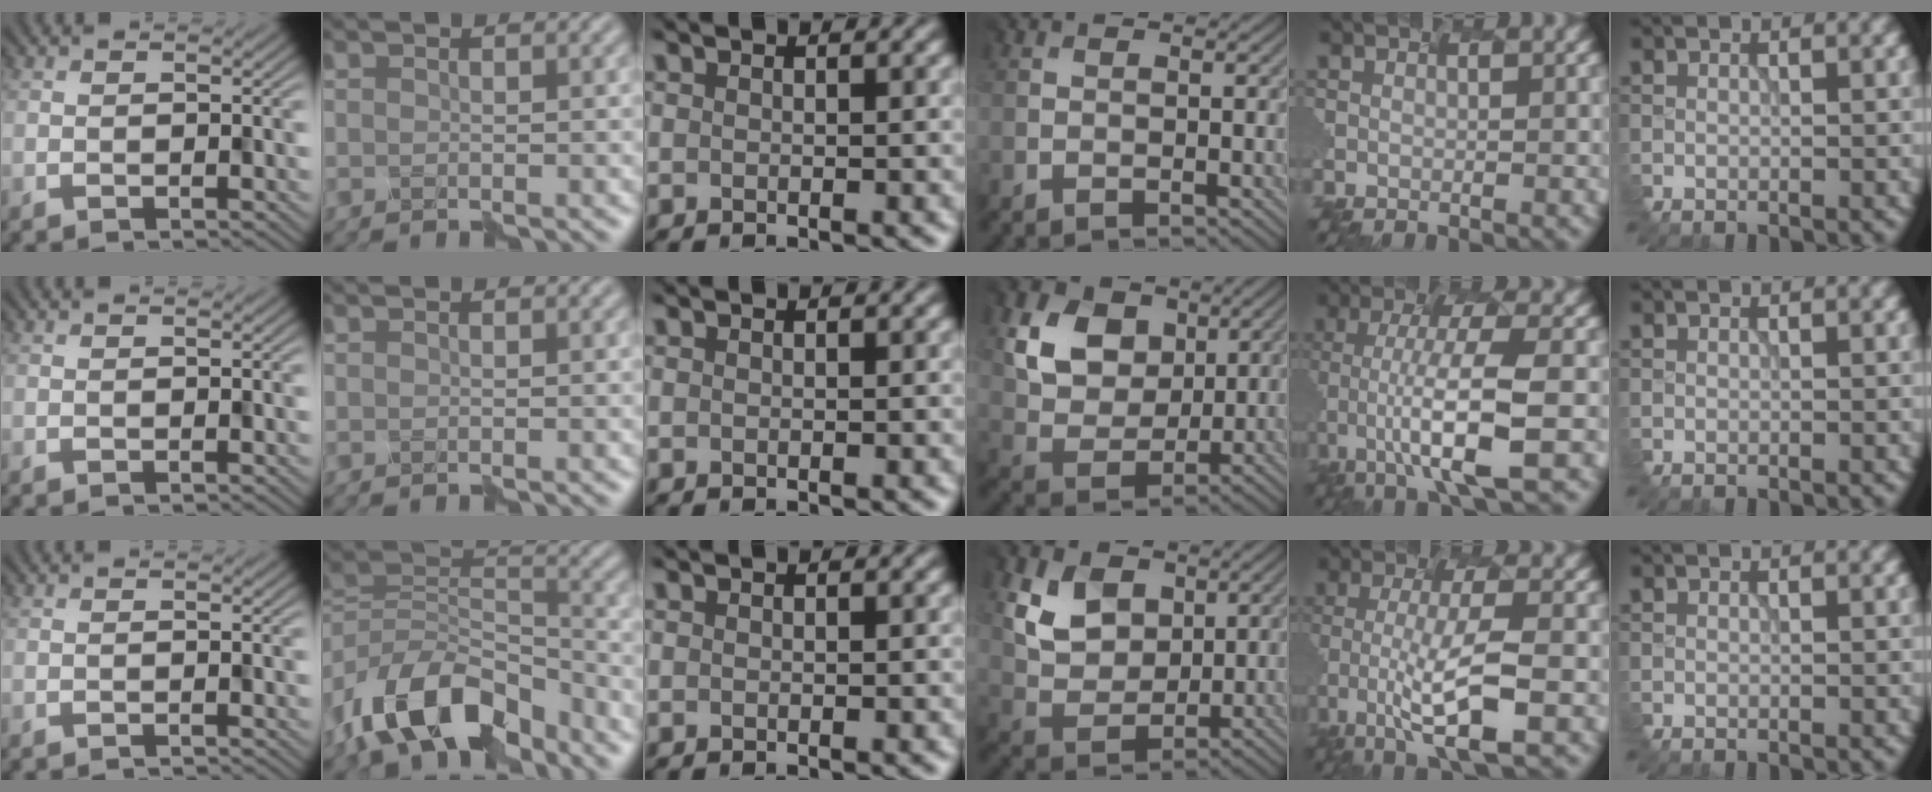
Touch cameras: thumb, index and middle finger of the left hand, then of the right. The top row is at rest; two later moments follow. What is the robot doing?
{"motion": "disassemble", "object": "puzzle pieces"}